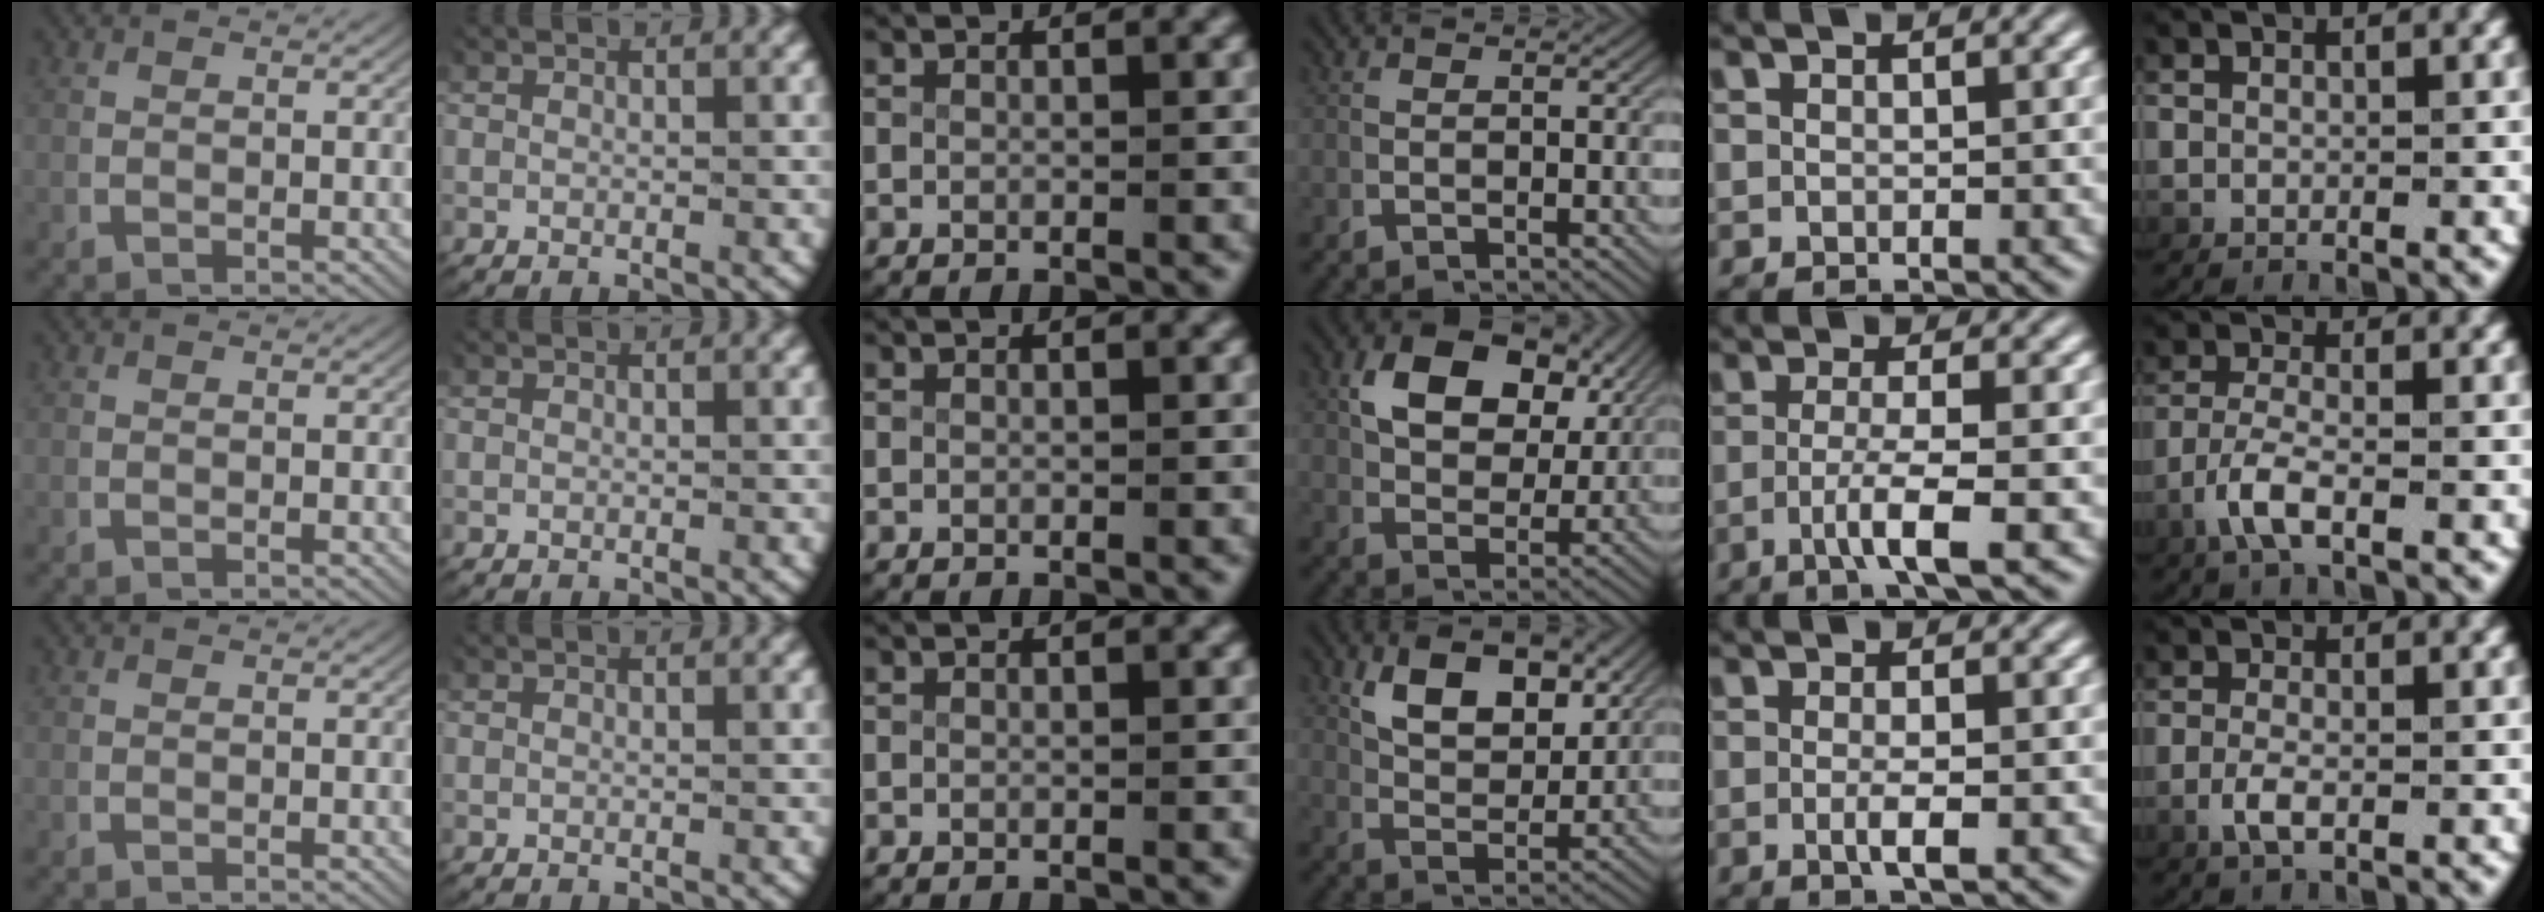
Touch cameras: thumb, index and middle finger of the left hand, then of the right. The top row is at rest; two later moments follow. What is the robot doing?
{"motion": "lift_and_place", "object": "photo album"}